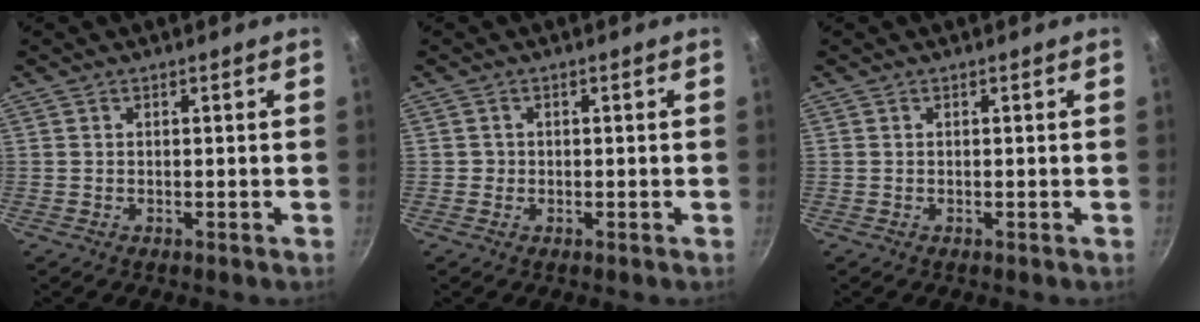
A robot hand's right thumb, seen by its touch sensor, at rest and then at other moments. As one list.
[{"total": 0.9, "force": [-0.1, 0.9, 0.0], "torque": [0.003, 0.000, -0.004]}, {"total": 0.0}]